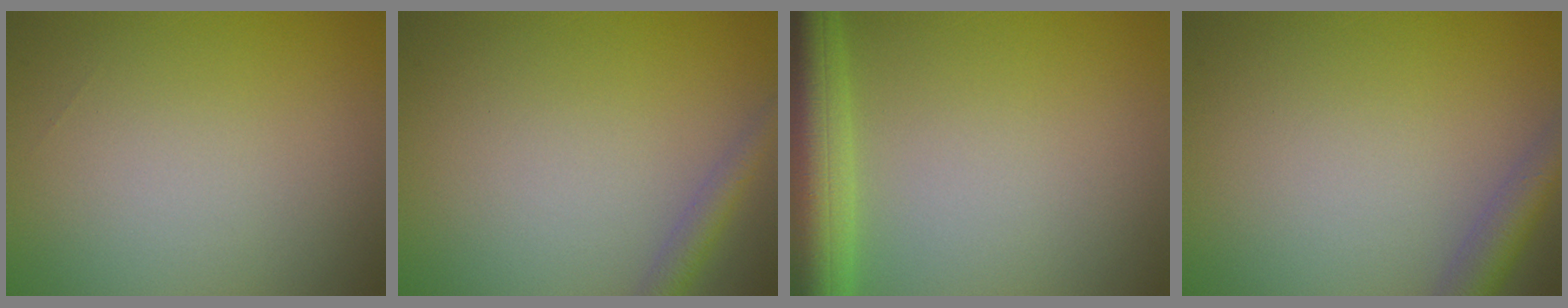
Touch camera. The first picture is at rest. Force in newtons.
{"total": 1.9, "press": 1.9, "slide": 0.1}
{"total": 7.5, "press": 7.5, "slide": 0.4}
{"total": 2.9, "press": 2.9, "slide": 0.2}